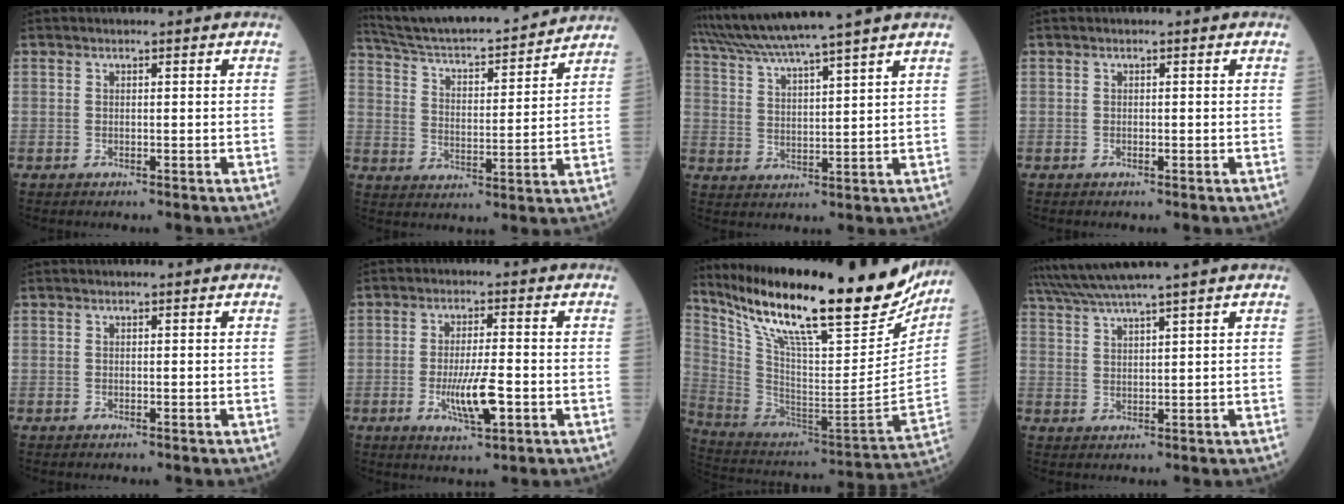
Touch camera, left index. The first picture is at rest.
{"total": 21.2, "force": [19.7, 2.1, 7.4], "torque": [-0.125, 0.005, 0.292]}
{"total": 12.7, "force": [11.1, -2.1, 5.8], "torque": [-0.109, 0.013, 0.186]}
{"total": 0.0}
{"total": 0.0}
{"total": 6.8, "force": [-2.1, 1.1, 6.4], "torque": [-0.123, -0.013, -0.036]}
{"total": 32.6, "force": [25.2, 5.9, 19.7], "torque": [-0.346, -0.040, 0.379]}
{"total": 7.8, "force": [6.7, -2.0, 3.5], "torque": [-0.065, 0.019, 0.119]}